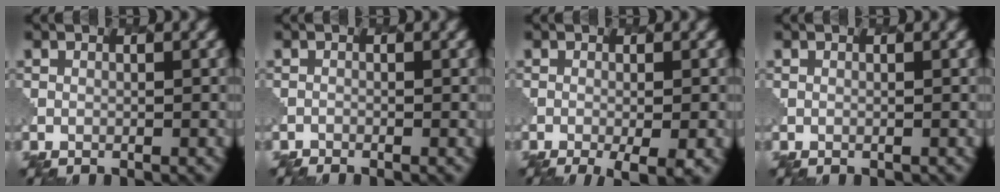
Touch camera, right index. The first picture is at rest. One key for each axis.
{"total": 0.9, "fx": -0.9, "fy": 0.0, "fz": -0.1, "tx": 0.002, "ty": -0.004, "tz": -0.016}
{"total": 4.6, "fx": -1.9, "fy": 1.3, "fz": 4.0, "tx": -0.050, "ty": -0.007, "tz": -0.015}
{"total": 0.0}